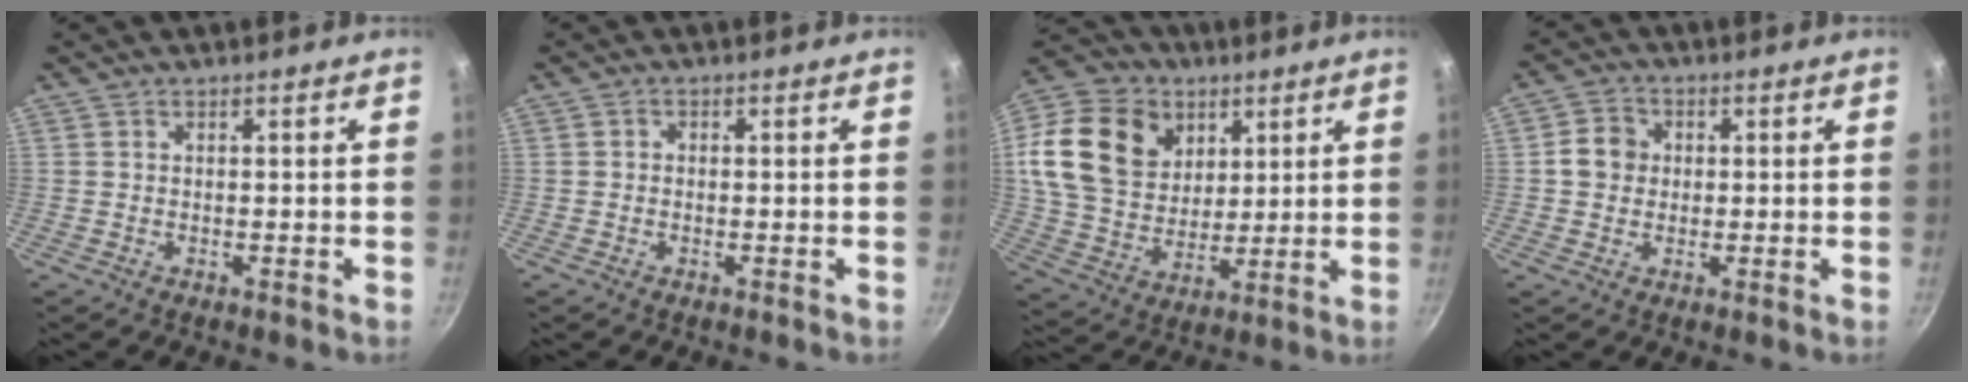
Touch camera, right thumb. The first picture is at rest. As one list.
[{"total": 0.9, "force": [-0.1, 0.8, 0.4], "torque": [-0.006, 0.004, -0.003]}, {"total": 25.0, "force": [8.9, 19.1, 13.4], "torque": [-0.268, 0.004, 0.167]}, {"total": 5.0, "force": [0.3, 4.5, 2.1], "torque": [-0.015, 0.008, -0.006]}]